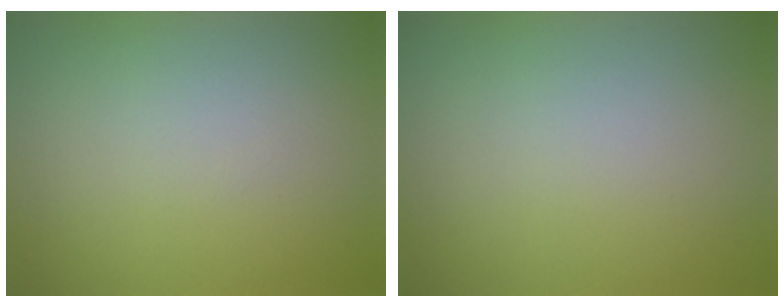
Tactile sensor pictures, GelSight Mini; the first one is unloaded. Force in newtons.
{"total": 0.0}